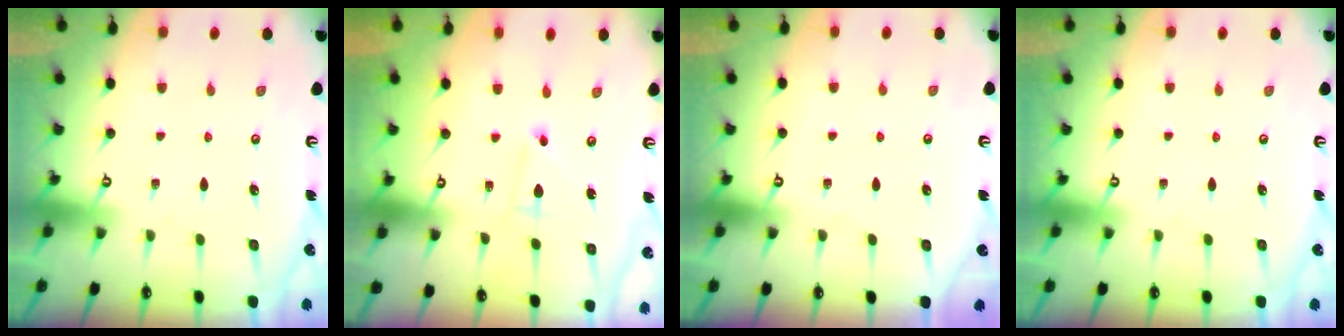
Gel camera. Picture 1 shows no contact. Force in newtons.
{"total": 2.4, "press": 2.4, "slide": 0.2}
{"total": 0.0}
{"total": 0.0}